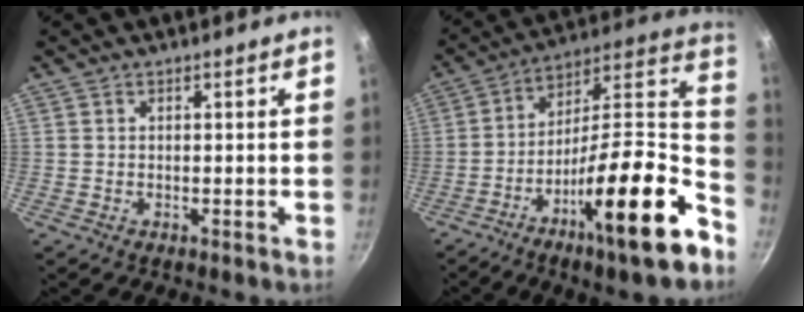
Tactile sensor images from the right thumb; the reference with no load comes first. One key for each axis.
{"total": 24.9, "fx": -11.7, "fy": 5.7, "fz": 21.2, "tx": -0.280, "ty": 0.067, "tz": -0.203}